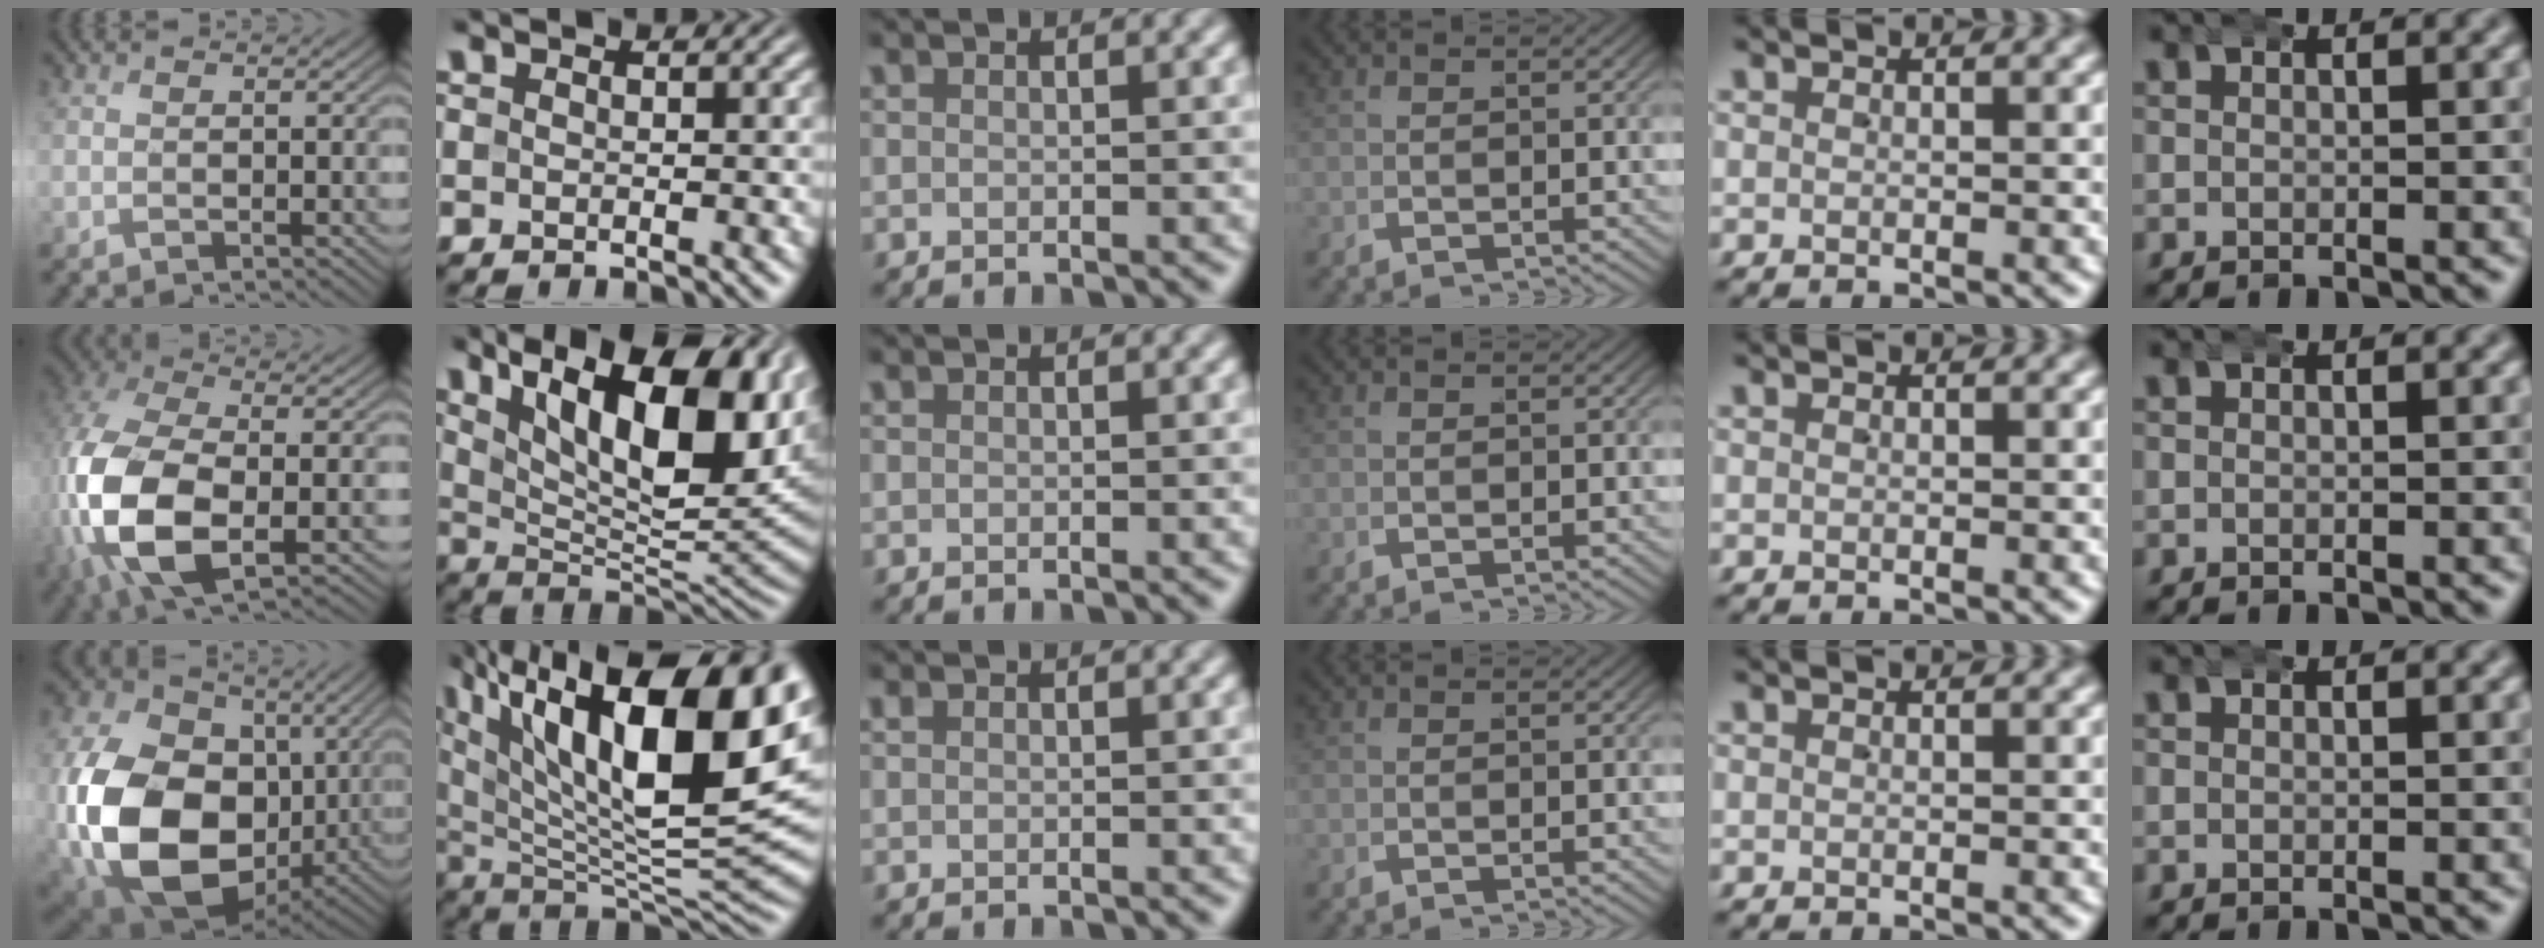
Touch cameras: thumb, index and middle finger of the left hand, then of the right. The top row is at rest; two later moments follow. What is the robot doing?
{"motion": "wrap", "object": "aluminum foil"}